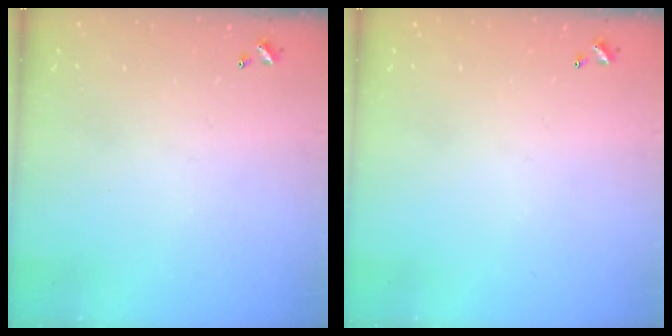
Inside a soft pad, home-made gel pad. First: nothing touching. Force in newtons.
{"total": 0.0}